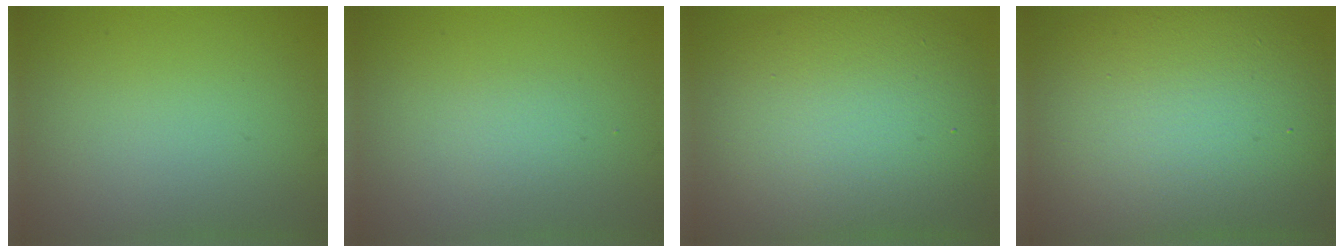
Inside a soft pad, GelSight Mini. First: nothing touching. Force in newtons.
{"total": 1.0, "press": 1.0, "slide": 0.1}
{"total": 13.1, "press": 13.1, "slide": 0.8}
{"total": 15.9, "press": 15.9, "slide": 0.8}